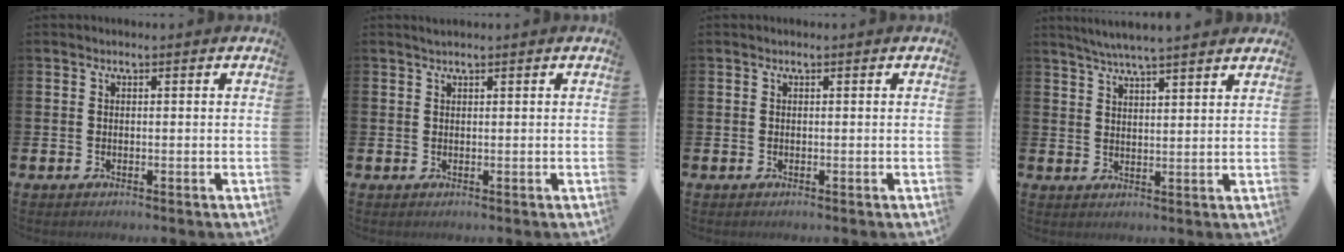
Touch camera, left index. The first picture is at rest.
{"total": 0.8, "force": [0.8, 0.0, 0.3], "torque": [-0.006, 0.001, 0.014]}
{"total": 0.0}
{"total": 5.2, "force": [4.9, -0.2, 1.5], "torque": [-0.050, -0.015, 0.090]}